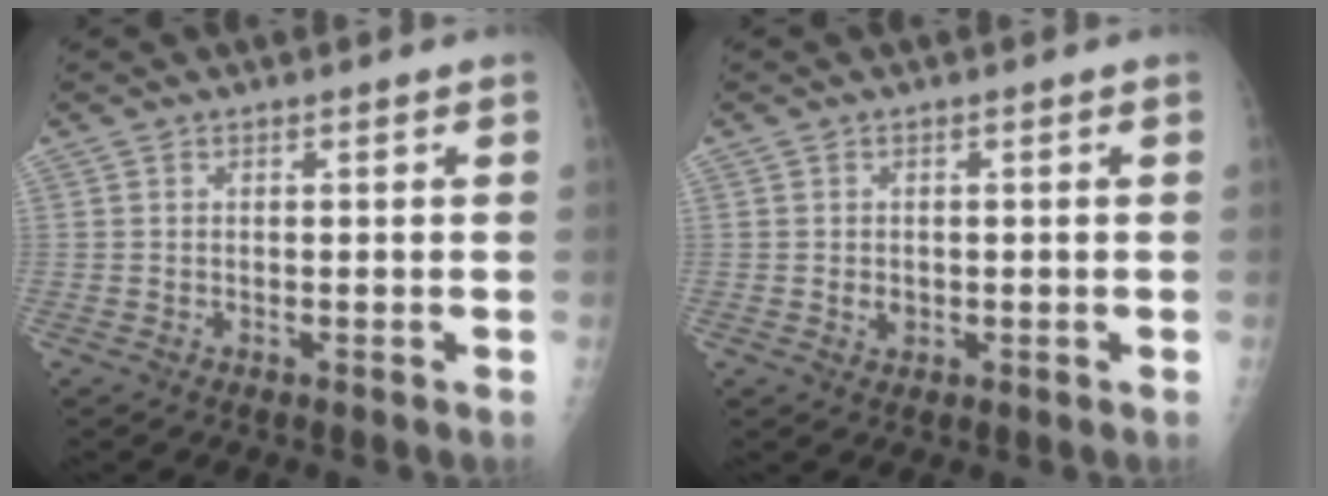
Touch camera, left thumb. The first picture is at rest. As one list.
[{"total": 1.8, "force": [-0.2, 1.5, 1.0], "torque": [-0.011, 0.001, 0.002]}]